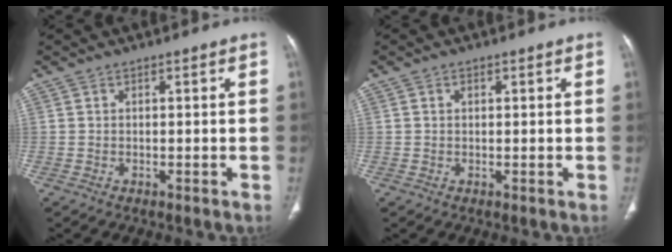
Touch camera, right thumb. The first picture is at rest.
{"total": 1.0, "force": [0.3, 0.7, 0.6], "torque": [-0.010, 0.000, 0.005]}